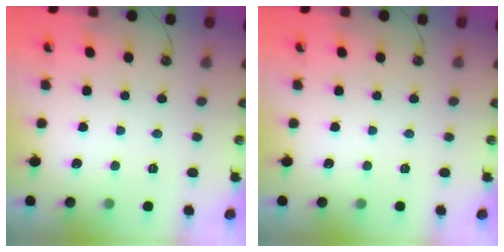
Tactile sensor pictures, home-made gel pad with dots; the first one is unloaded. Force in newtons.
{"total": 0.0}